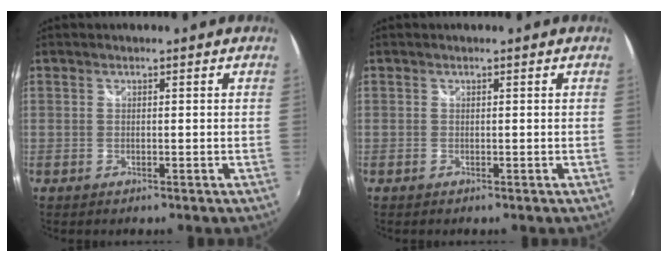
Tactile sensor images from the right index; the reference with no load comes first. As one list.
[{"total": 0.0}]